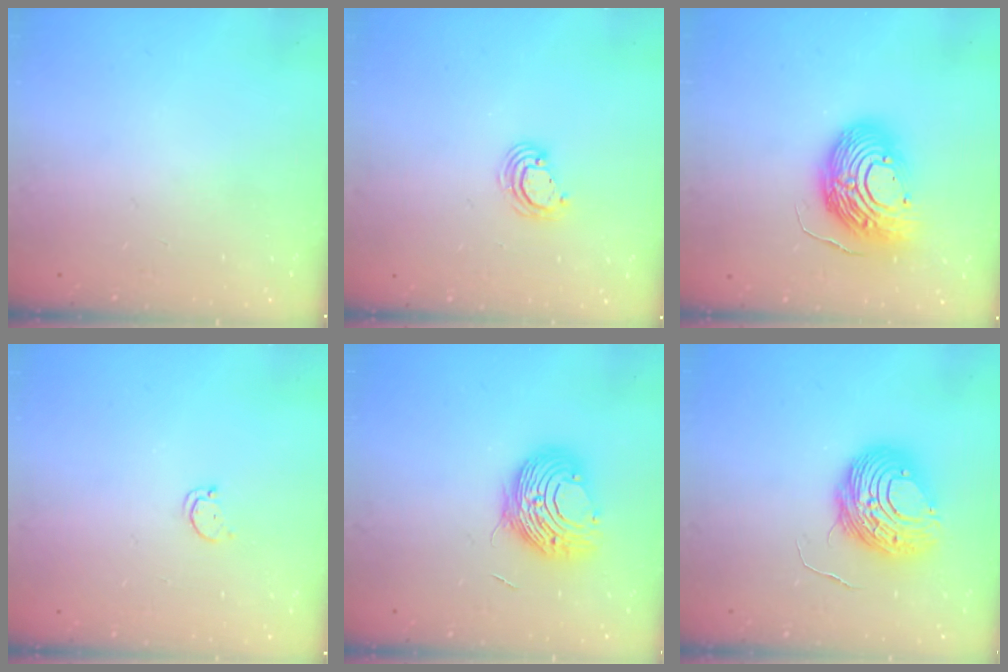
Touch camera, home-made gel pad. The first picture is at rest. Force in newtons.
{"total": 4.4, "press": 4.4, "slide": 0.2}
{"total": 16.0, "press": 15.8, "slide": 2.4}
{"total": 1.7, "press": 1.7, "slide": 0.2}
{"total": 11.0, "press": 10.9, "slide": 1.1}
{"total": 10.7, "press": 10.6, "slide": 1.2}